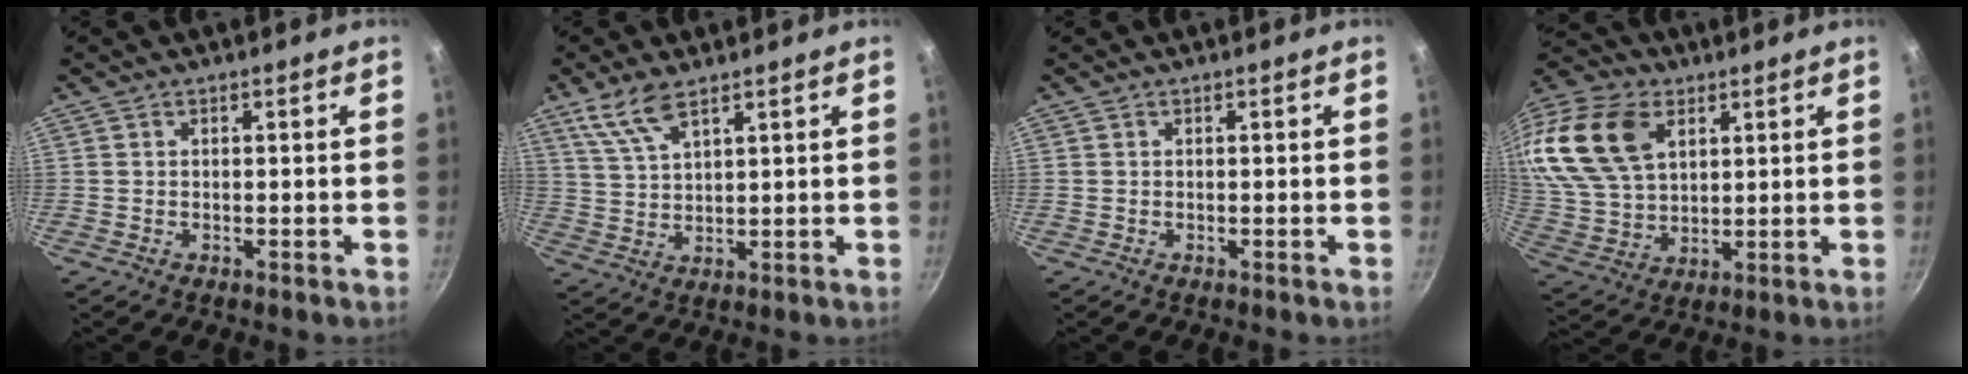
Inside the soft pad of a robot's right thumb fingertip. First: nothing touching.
{"total": 7.0, "force": [4.7, 2.2, 4.6], "torque": [-0.093, -0.019, 0.105]}
{"total": 0.0}
{"total": 22.6, "force": [8.5, 15.0, 14.6], "torque": [-0.312, 0.008, 0.166]}